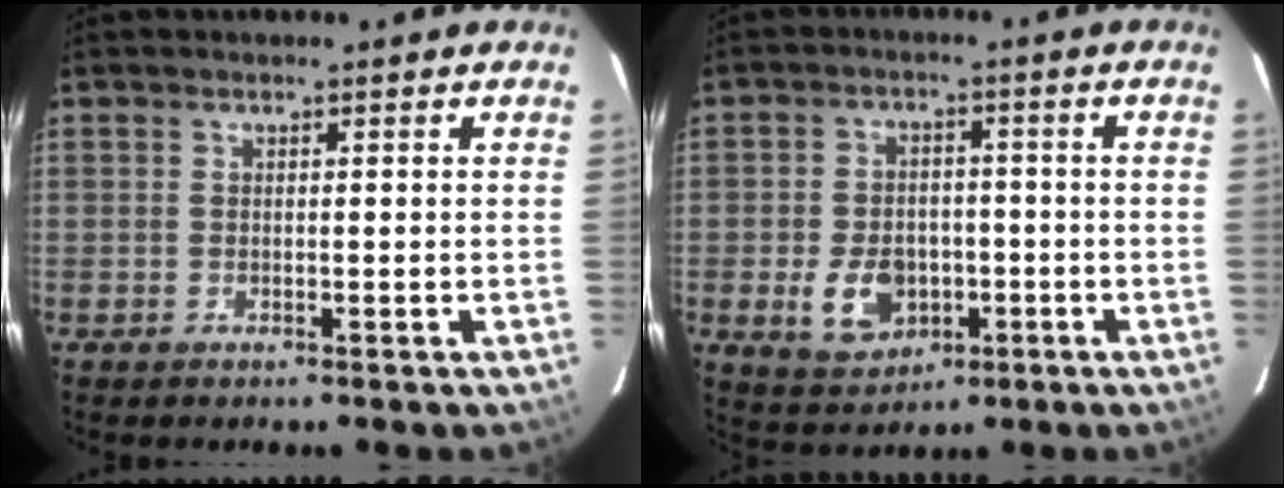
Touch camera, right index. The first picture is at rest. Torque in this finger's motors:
{"motor_torque": [0.15, -0.01, 0.09, 0.02]}